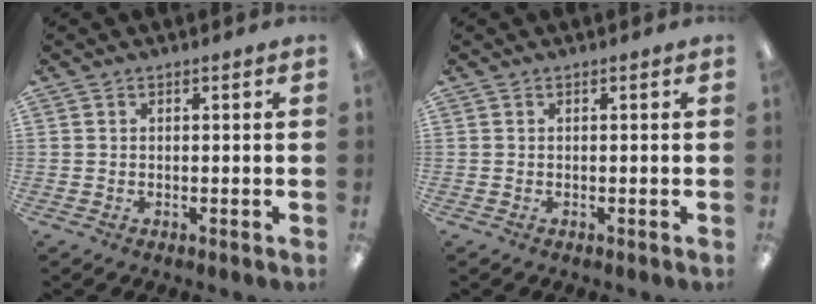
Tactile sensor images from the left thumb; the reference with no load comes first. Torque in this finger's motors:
{"motor_torque": [-0.05, 0.06, 0.00, 0.10, 0.00]}